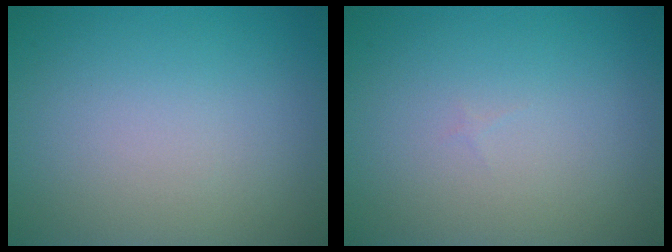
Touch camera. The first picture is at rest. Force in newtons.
{"total": 0.0}